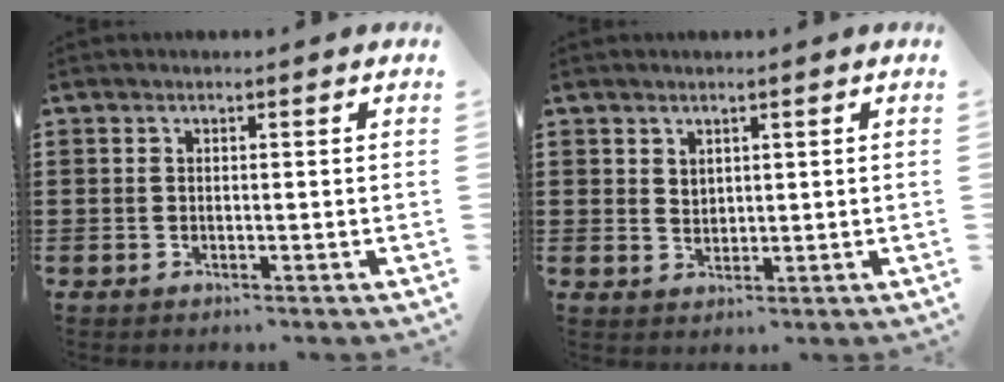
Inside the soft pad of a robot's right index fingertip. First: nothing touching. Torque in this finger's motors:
{"motor_torque": [-0.56, 0.57, -0.05, -0.01]}